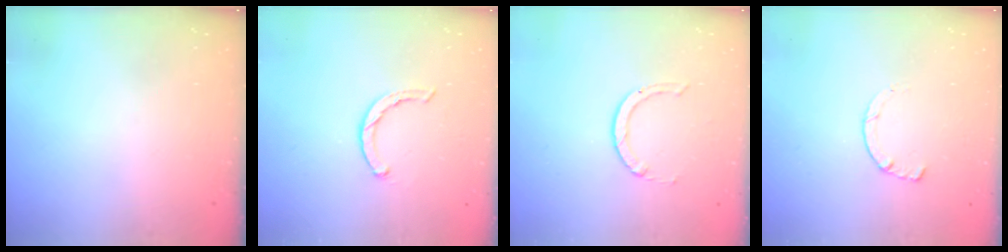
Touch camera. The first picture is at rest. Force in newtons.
{"total": 2.3, "press": 2.2, "slide": 0.5}
{"total": 2.0, "press": 2.0, "slide": 0.2}
{"total": 1.8, "press": 1.7, "slide": 0.3}